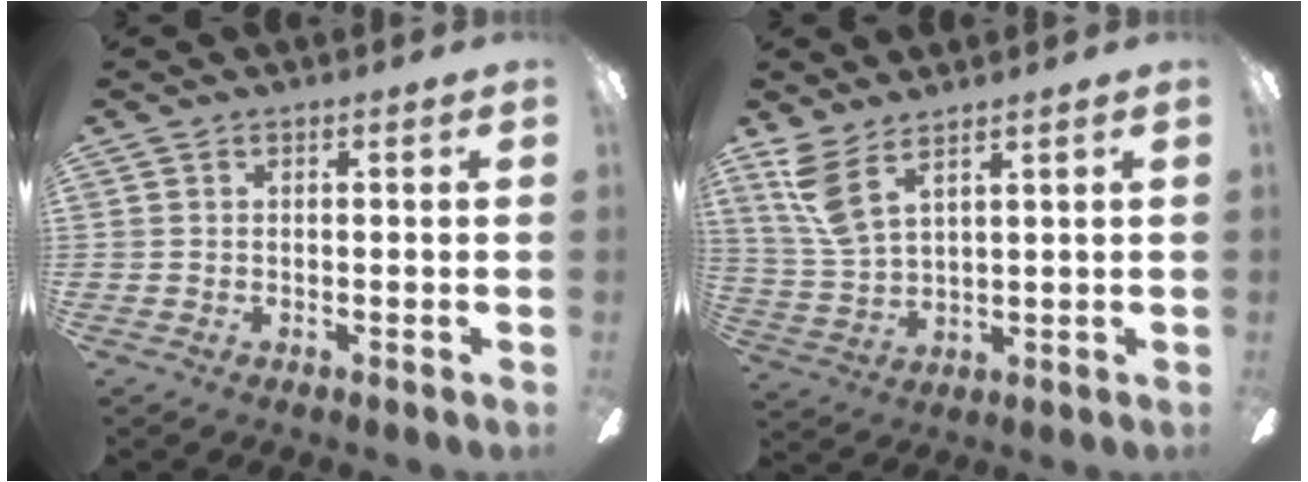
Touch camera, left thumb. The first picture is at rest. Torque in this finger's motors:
{"motor_torque": [0.02, 0.08, 0.02, -0.21, 0.04]}